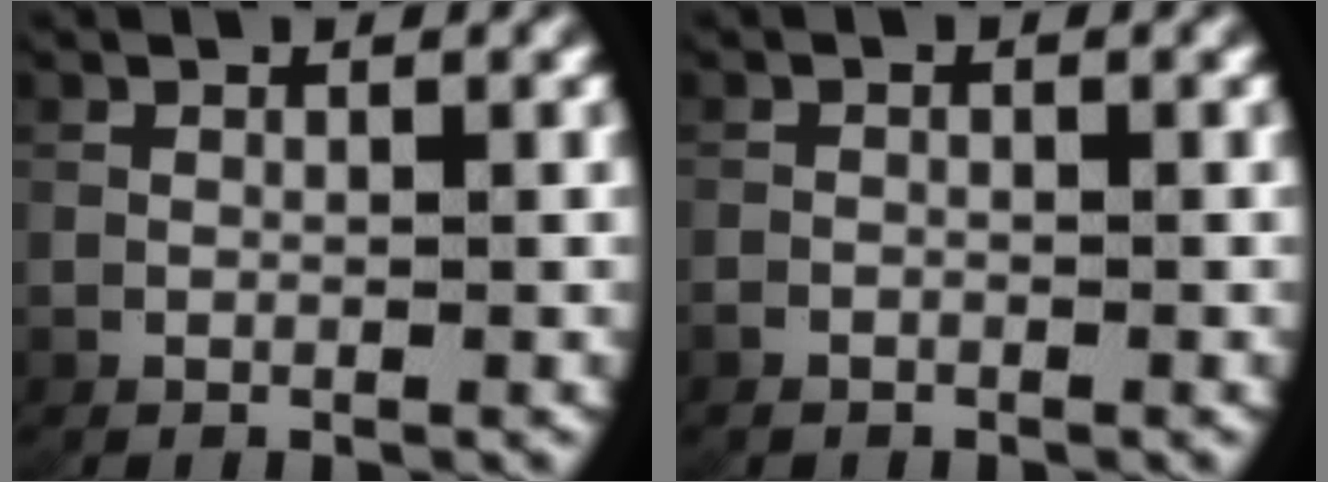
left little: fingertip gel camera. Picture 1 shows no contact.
{"total": 0.7, "force": [-0.7, -0.2, 0.0], "torque": [-0.001, -0.005, -0.011]}